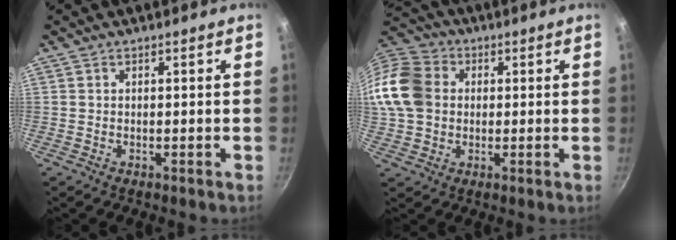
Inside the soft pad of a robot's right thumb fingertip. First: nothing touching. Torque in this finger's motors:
{"motor_torque": [1.06, 2.08, 1.11, -0.42, 0.64]}